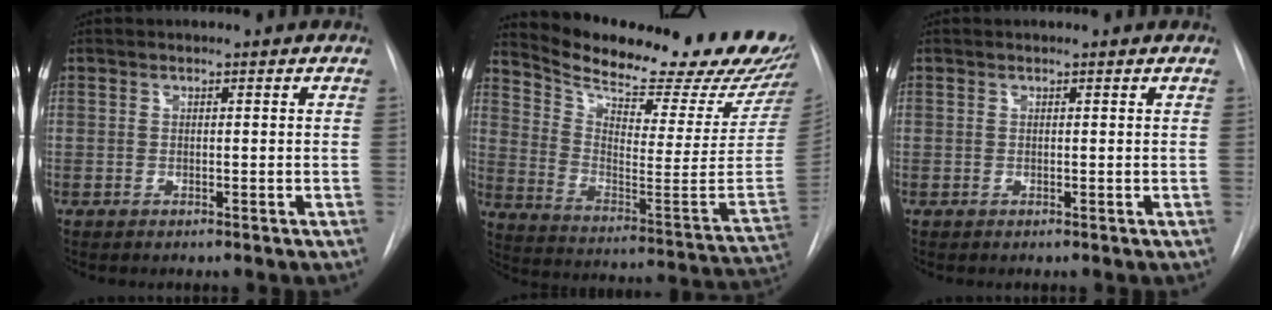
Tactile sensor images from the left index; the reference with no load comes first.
{"total": 30.4, "force": [26.6, 3.8, 14.2], "torque": [-0.230, -0.109, 0.354]}
{"total": 1.7, "force": [1.7, 0.2, 0.5], "torque": [-0.011, 0.011, 0.015]}